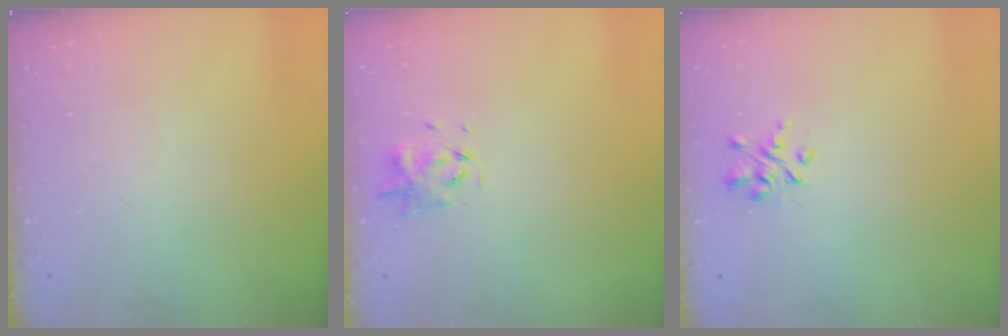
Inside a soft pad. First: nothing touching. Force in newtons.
{"total": 3.3, "press": 3.3, "slide": 0.5}
{"total": 2.9, "press": 2.6, "slide": 1.2}